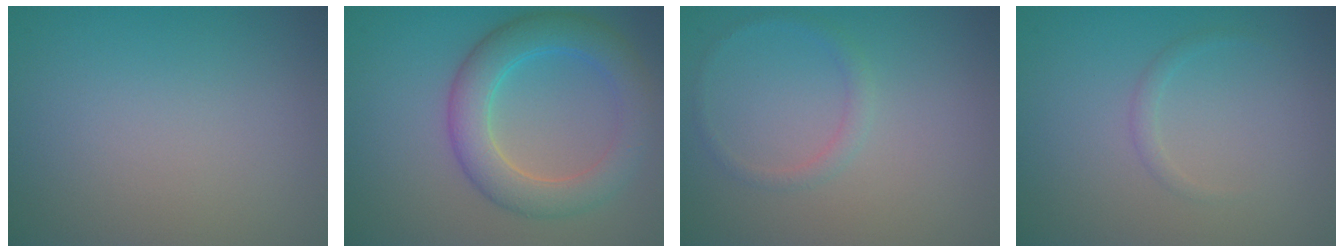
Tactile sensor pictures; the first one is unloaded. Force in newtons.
{"total": 5.5, "press": 5.5, "slide": 0.3}
{"total": 1.0, "press": 1.0, "slide": 0.1}
{"total": 0.8, "press": 0.8, "slide": 0.1}